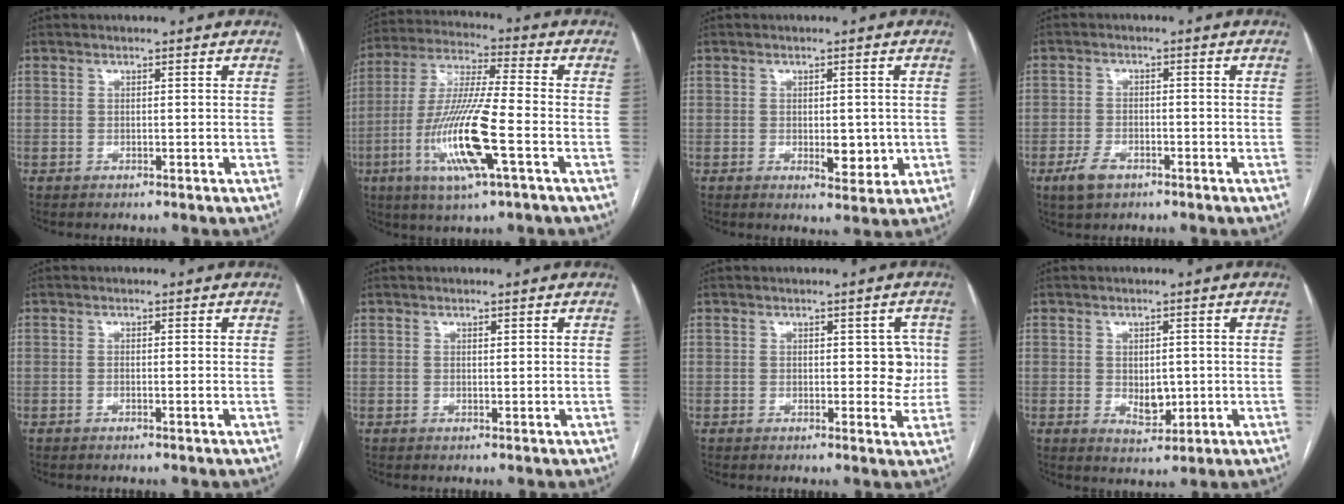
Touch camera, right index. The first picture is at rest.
{"total": 15.6, "force": [-5.0, 0.9, 14.8], "torque": [-0.304, -0.015, -0.095]}
{"total": 4.4, "force": [-0.6, 2.1, 3.8], "torque": [-0.048, -0.006, -0.001]}
{"total": 4.0, "force": [-2.3, 2.2, 2.3], "torque": [-0.047, -0.001, -0.039]}
{"total": 0.6, "force": [-0.2, 0.0, 0.6], "torque": [-0.011, 0.000, -0.003]}
{"total": 0.6, "force": [0.3, 0.2, 0.4], "torque": [-0.005, -0.003, 0.005]}
{"total": 4.1, "force": [0.6, 2.3, 3.3], "torque": [-0.027, 0.007, 0.010]}
{"total": 3.9, "force": [-0.2, 2.4, 3.1], "torque": [-0.046, -0.005, 0.007]}